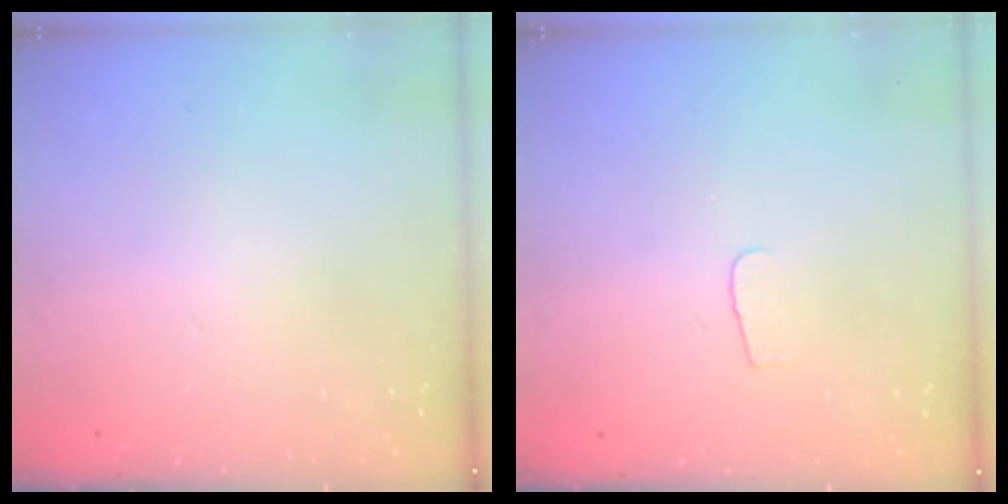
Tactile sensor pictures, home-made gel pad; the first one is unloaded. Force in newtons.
{"total": 3.5, "press": 3.5, "slide": 0.4}